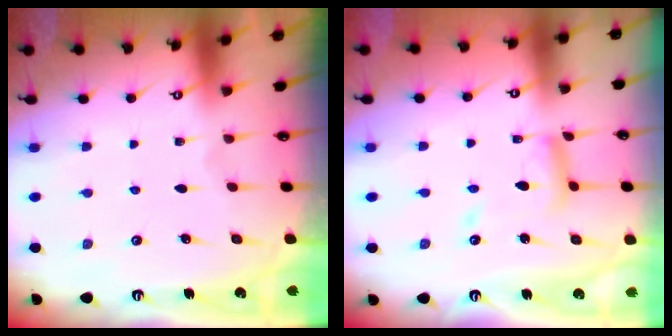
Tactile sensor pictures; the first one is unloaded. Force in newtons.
{"total": 11.1, "press": 11.1, "slide": 0.9}